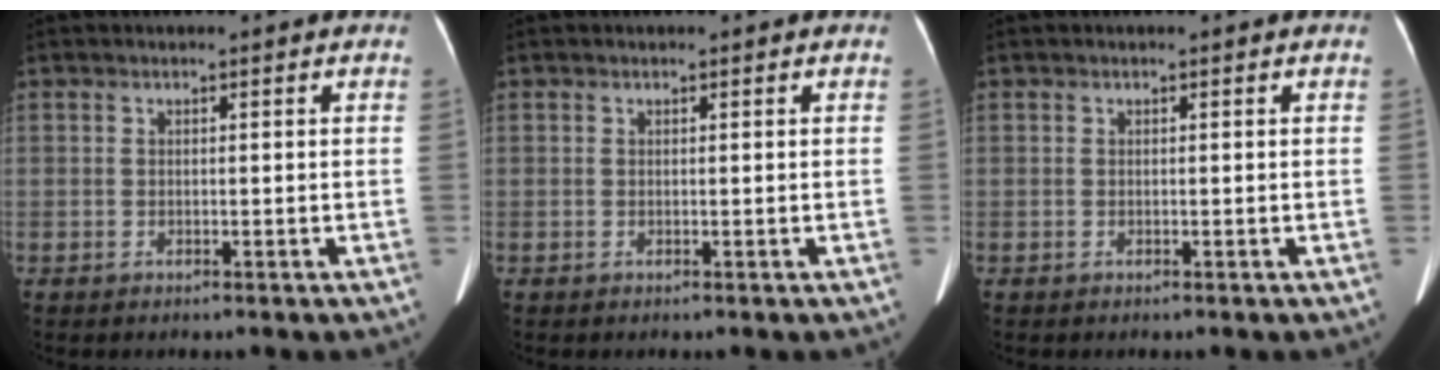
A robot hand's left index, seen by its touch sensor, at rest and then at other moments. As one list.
[{"total": 0.0}, {"total": 0.0}]